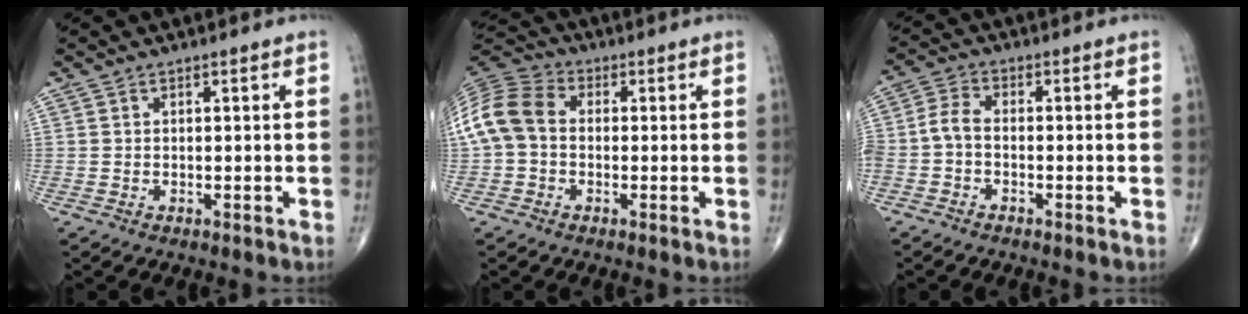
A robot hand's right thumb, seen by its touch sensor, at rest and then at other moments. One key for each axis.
{"total": 10.8, "fx": -0.3, "fy": 8.1, "fz": 7.2, "tx": -0.149, "ty": 0.031, "tz": -0.017}
{"total": 4.4, "fx": -1.4, "fy": 2.2, "fz": 3.5, "tx": -0.082, "ty": 0.018, "tz": -0.040}